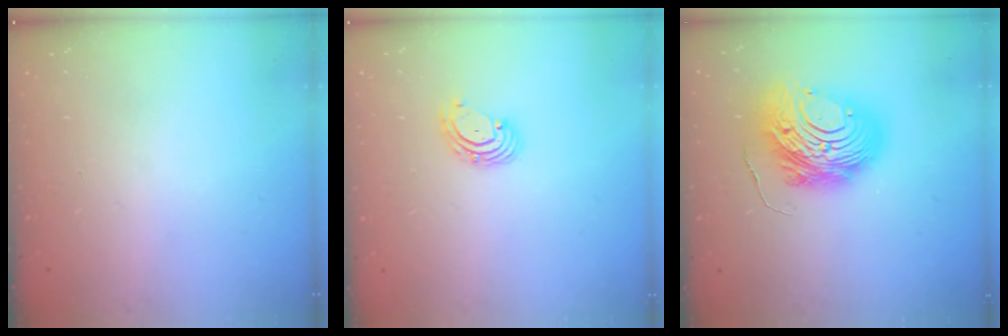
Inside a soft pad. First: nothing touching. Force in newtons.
{"total": 3.3, "press": 3.2, "slide": 0.5}
{"total": 14.9, "press": 14.8, "slide": 1.4}